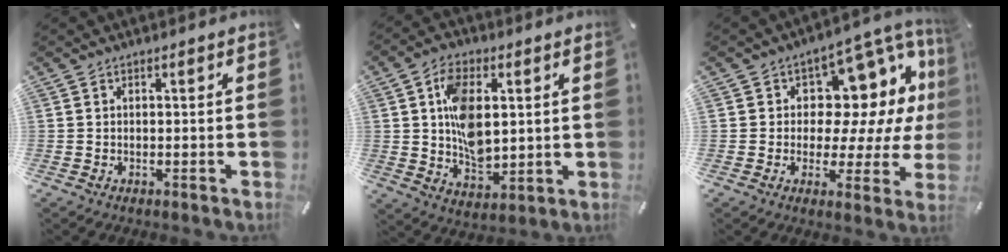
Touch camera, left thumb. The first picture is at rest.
{"total": 11.9, "force": [2.2, 7.9, 8.6], "torque": [-0.157, 0.003, 0.039]}
{"total": 12.9, "force": [5.1, 9.1, 7.6], "torque": [-0.094, -0.052, 0.093]}